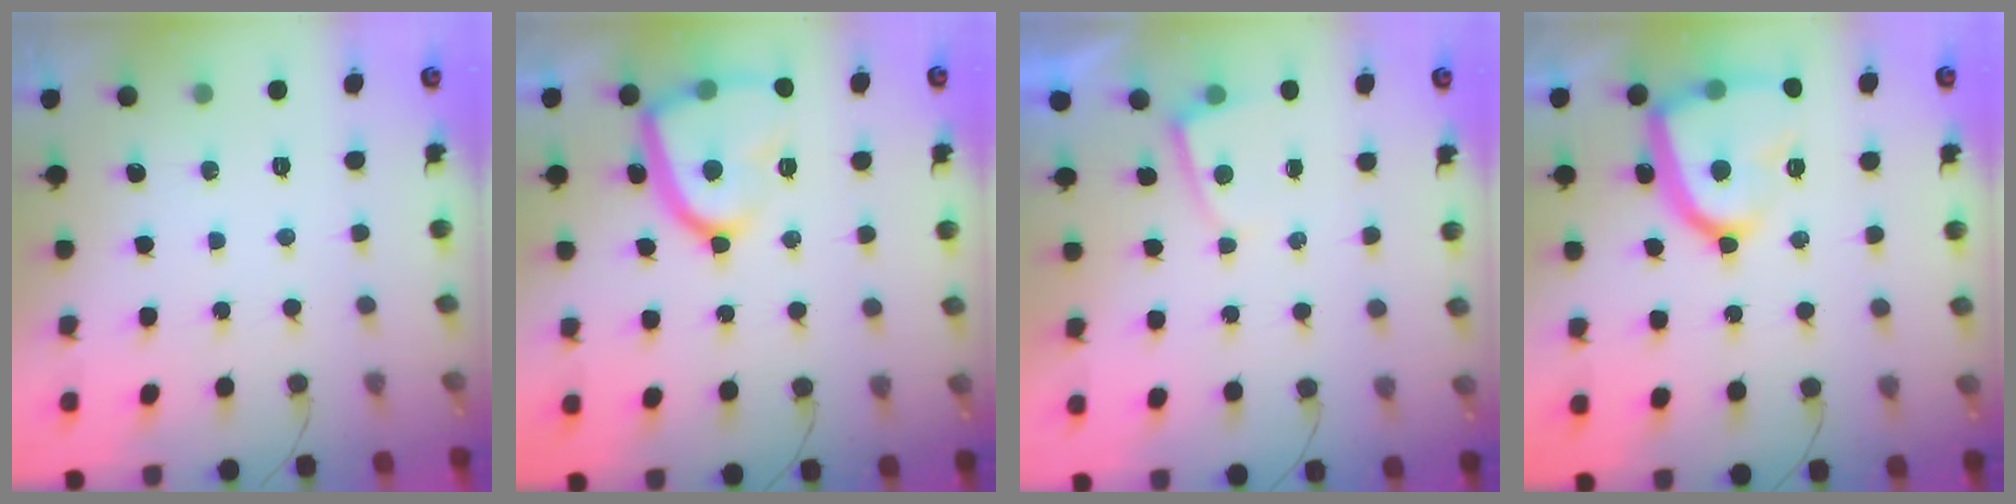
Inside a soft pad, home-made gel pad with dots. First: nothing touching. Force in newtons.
{"total": 16.8, "press": 16.8, "slide": 1.5}
{"total": 1.0, "press": 1.0, "slide": 0.3}
{"total": 17.4, "press": 17.3, "slide": 1.7}